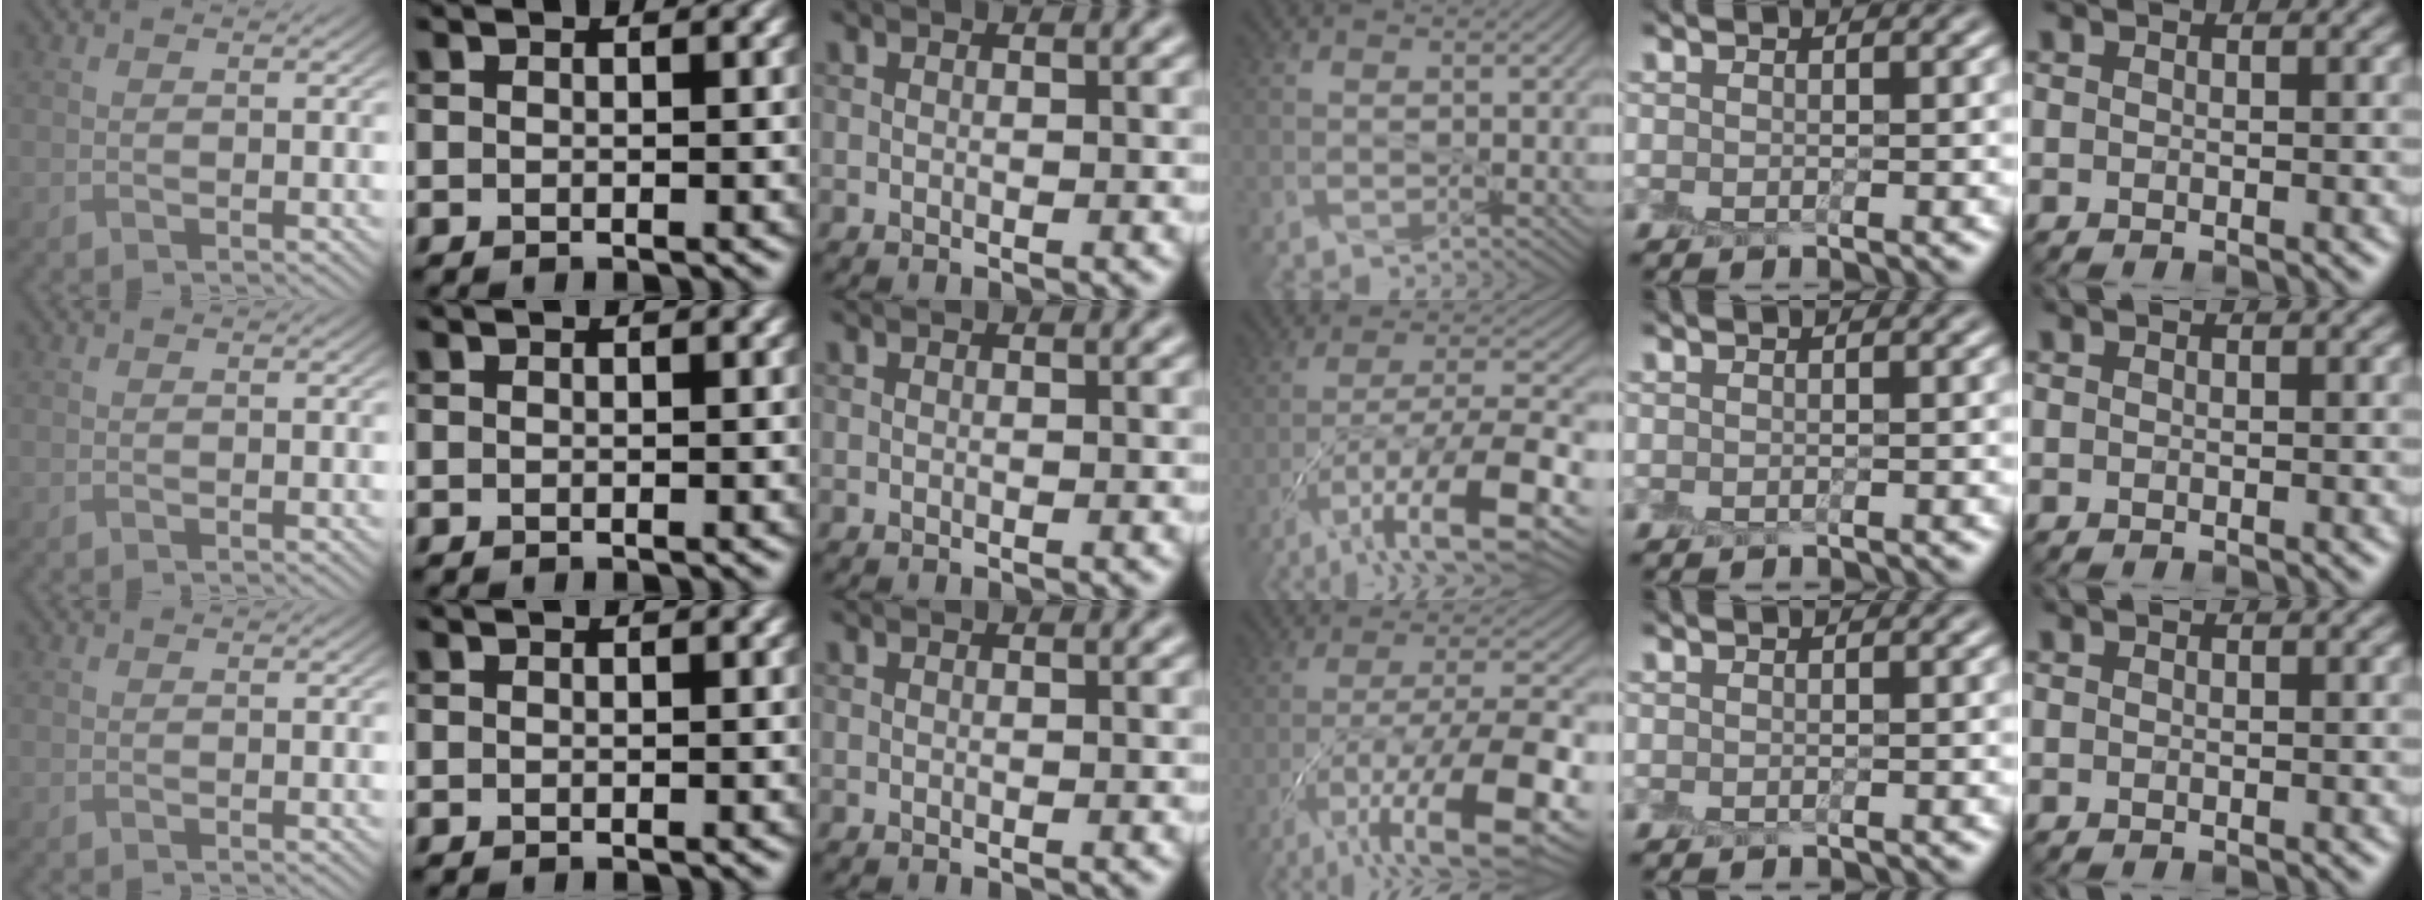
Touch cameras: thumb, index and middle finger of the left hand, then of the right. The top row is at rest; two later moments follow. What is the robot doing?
{"motion": "peel", "object": "postage stamp"}